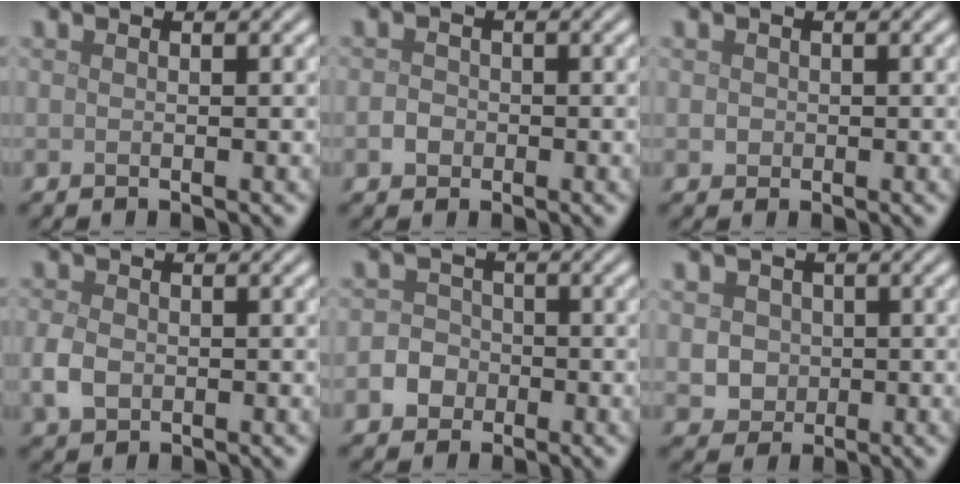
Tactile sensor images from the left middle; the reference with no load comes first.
{"total": 1.3, "force": [-0.4, 1.2, 0.5], "torque": [-0.007, 0.000, -0.012]}
{"total": 0.8, "force": [0.0, 0.8, 0.2], "torque": [0.002, -0.003, -0.001]}
{"total": 2.6, "force": [-0.5, 2.0, 1.6], "torque": [-0.037, -0.004, -0.012]}
{"total": 2.9, "force": [-1.1, 2.6, 0.8], "torque": [0.005, 0.003, -0.028]}
{"total": 3.1, "force": [0.4, 2.8, 1.2], "torque": [-0.016, 0.006, 0.007]}